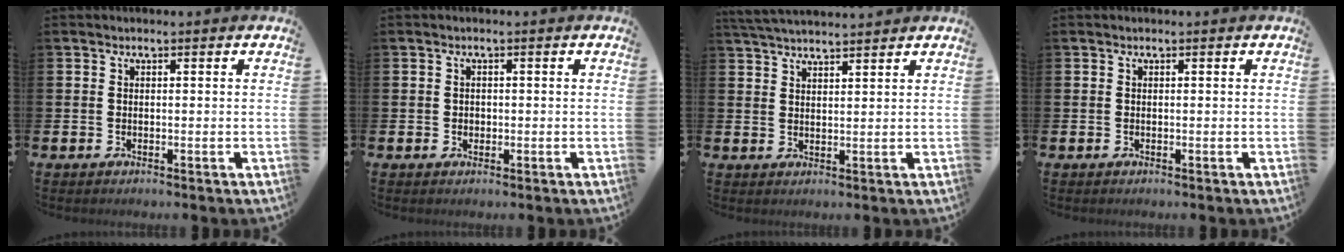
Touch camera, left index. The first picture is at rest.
{"total": 0.8, "force": [0.1, 0.8, 0.2], "torque": [0.006, 0.004, -0.003]}
{"total": 3.3, "force": [3.3, 0.1, 0.6], "torque": [-0.013, -0.013, 0.060]}
{"total": 0.0}